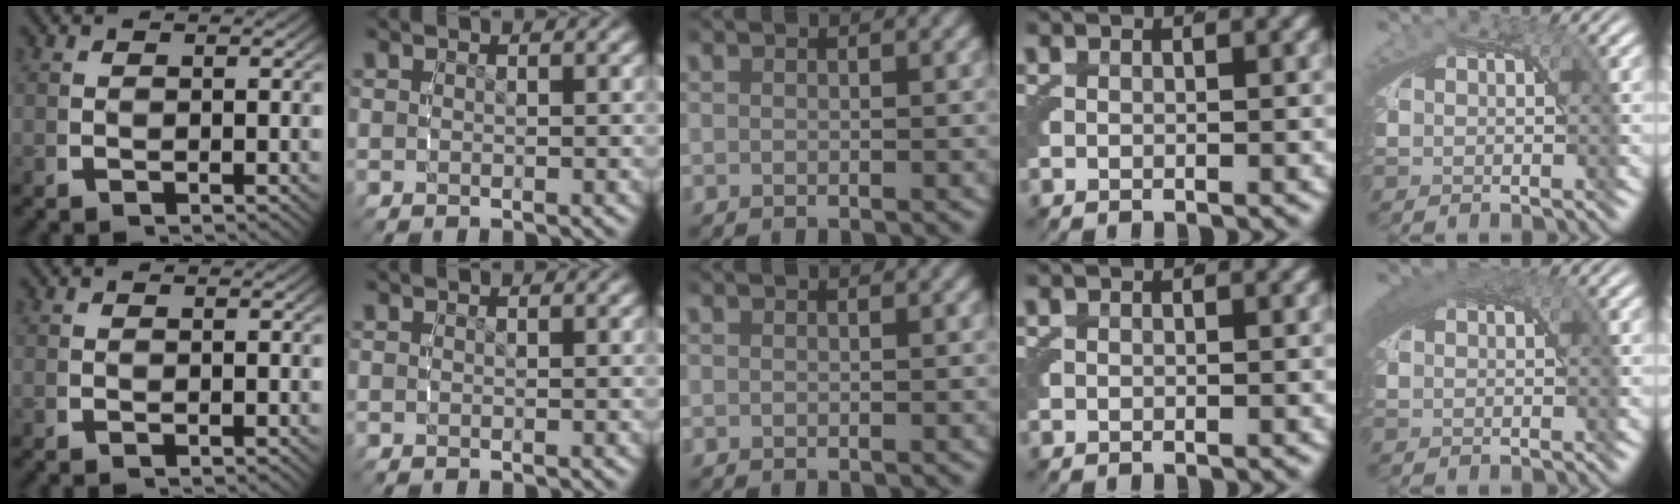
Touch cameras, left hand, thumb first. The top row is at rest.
{"little": {"total": 2.6, "force": [0.9, 1.2, 2.1], "torque": [-0.039, -0.001, 0.016]}}